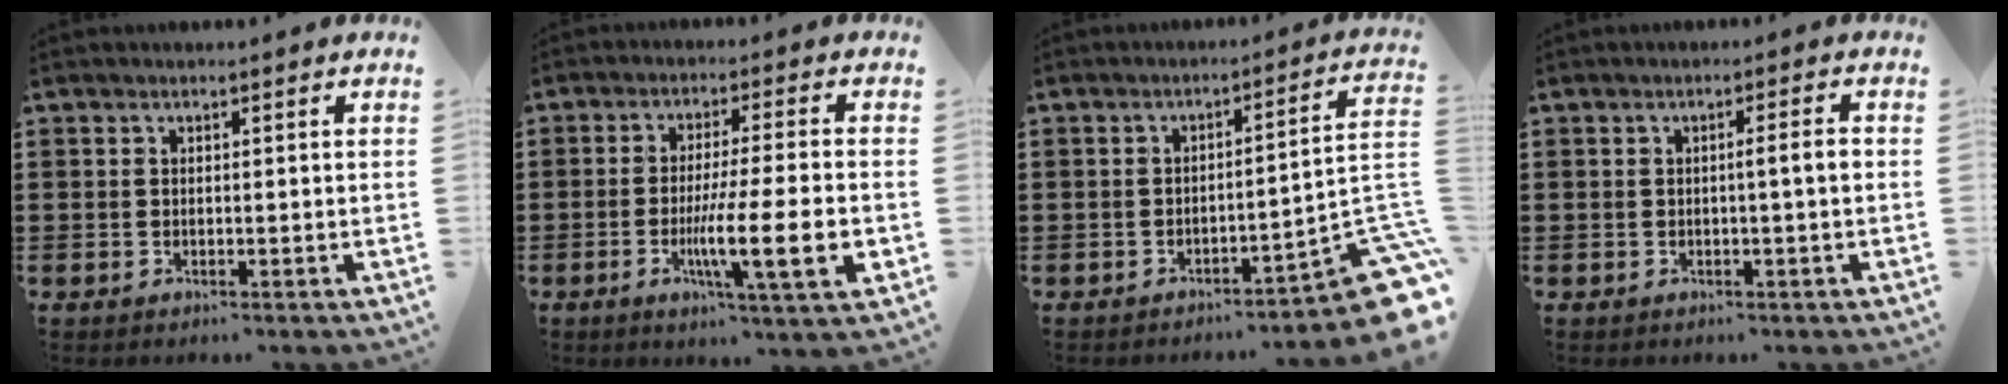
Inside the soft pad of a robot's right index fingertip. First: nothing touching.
{"total": 11.2, "force": [-2.8, 1.0, 10.8], "torque": [-0.197, -0.018, -0.050]}
{"total": 6.9, "force": [-4.2, 1.3, 5.3], "torque": [-0.067, -0.014, -0.080]}
{"total": 2.3, "force": [-0.2, 0.0, 2.3], "torque": [-0.040, -0.003, -0.005]}